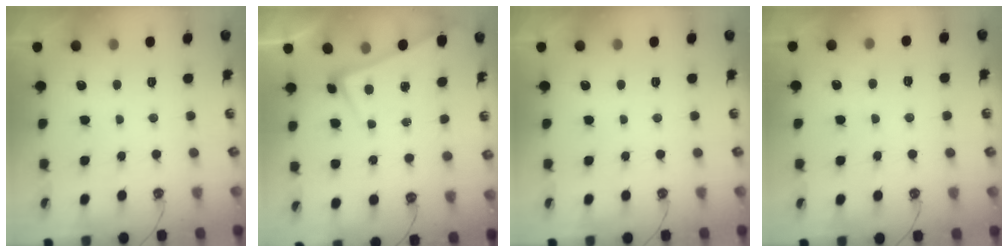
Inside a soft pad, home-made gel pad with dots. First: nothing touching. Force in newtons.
{"total": 0.8, "press": 0.7, "slide": 0.5}
{"total": 0.0}
{"total": 0.5, "press": 0.2, "slide": 0.5}